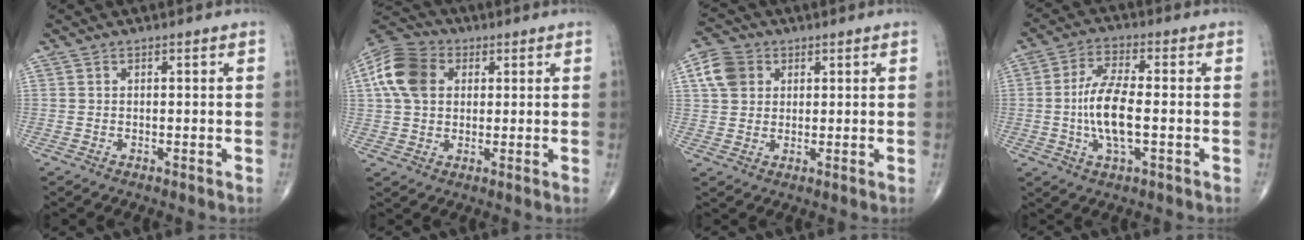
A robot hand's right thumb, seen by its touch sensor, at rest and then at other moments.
{"total": 11.7, "force": [2.8, 8.6, 7.5], "torque": [-0.137, 0.014, 0.042]}
{"total": 6.5, "force": [2.1, 5.3, 3.2], "torque": [-0.049, 0.004, 0.035]}
{"total": 10.0, "force": [-1.2, 3.4, 9.3], "torque": [-0.190, 0.009, -0.025]}